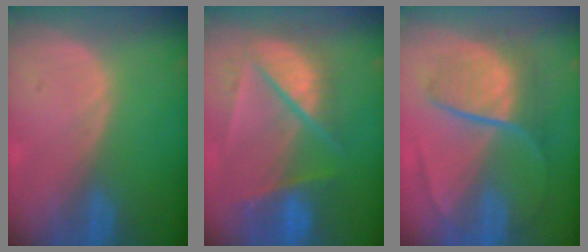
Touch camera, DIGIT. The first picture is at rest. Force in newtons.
{"total": 9.5, "press": 8.2, "slide": 4.7}
{"total": 8.0, "press": 7.4, "slide": 2.9}